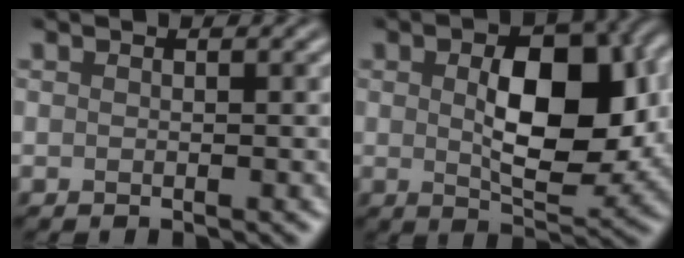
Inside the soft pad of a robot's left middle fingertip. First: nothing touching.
{"total": 9.1, "force": [0.7, 4.7, 7.7], "torque": [-0.124, -0.003, 0.017]}